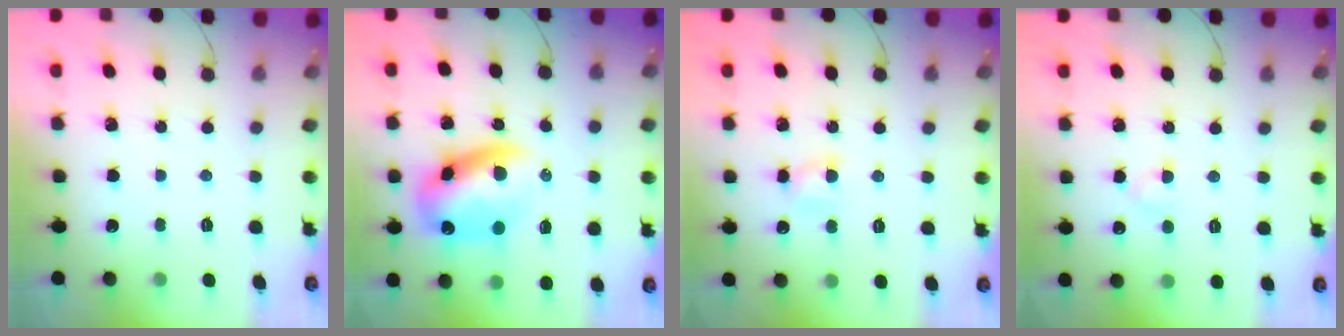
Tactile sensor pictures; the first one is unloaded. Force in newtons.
{"total": 12.3, "press": 11.9, "slide": 3.1}
{"total": 4.5, "press": 4.4, "slide": 0.8}
{"total": 2.3, "press": 2.1, "slide": 1.0}